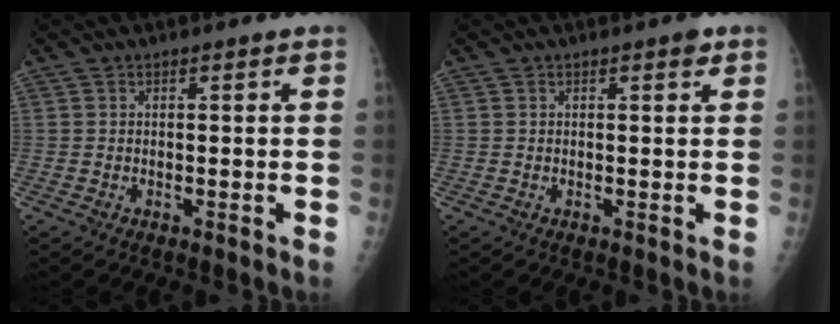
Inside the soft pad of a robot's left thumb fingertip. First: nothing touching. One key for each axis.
{"total": 1.2, "fx": 0.7, "fy": 0.4, "fz": 0.9, "tx": -0.009, "ty": -0.001, "tz": 0.007}